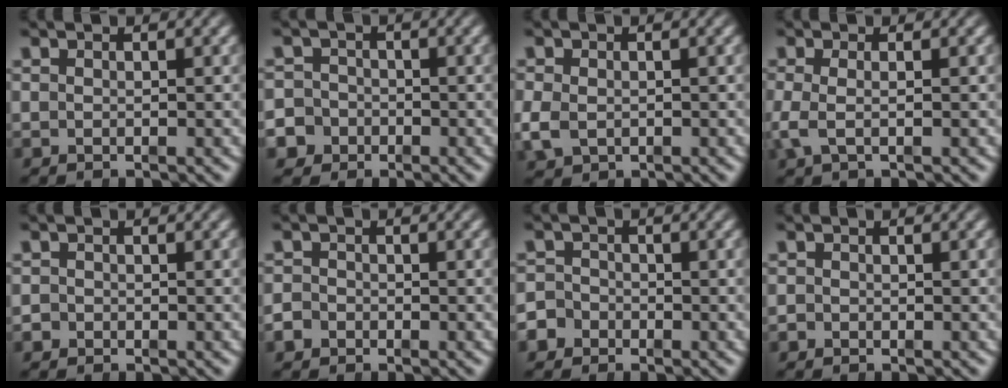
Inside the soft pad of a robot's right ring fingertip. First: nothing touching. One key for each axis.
{"total": 5.8, "fx": -2.5, "fy": 5.2, "fz": 0.9, "tx": -0.027, "ty": -0.025, "tz": -0.045}
{"total": 2.1, "fx": -0.7, "fy": 1.8, "fz": 1.0, "tx": -0.033, "ty": -0.013, "tz": -0.001}
{"total": 1.8, "fx": -0.6, "fy": 0.7, "fz": 1.6, "tx": -0.049, "ty": -0.010, "tz": -0.004}
{"total": 1.2, "fx": -0.8, "fy": 0.8, "fz": -0.3, "tx": 0.006, "ty": -0.003, "tz": -0.017}
{"total": 1.6, "fx": -1.2, "fy": 1.1, "fz": -0.1, "tx": 0.000, "ty": -0.008, "tz": -0.022}
{"total": 2.9, "fx": -1.7, "fy": 2.3, "fz": 0.1, "tx": -0.002, "ty": -0.009, "tz": -0.034}
{"total": 0.8, "fx": -0.7, "fy": 0.4, "fz": -0.2, "tx": 0.008, "ty": -0.001, "tz": -0.013}